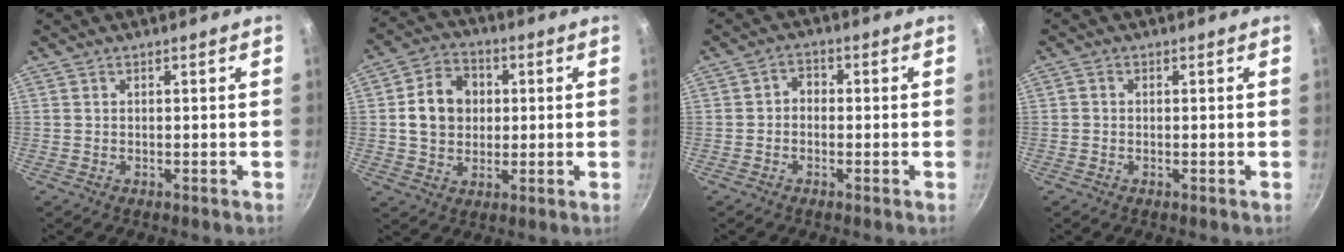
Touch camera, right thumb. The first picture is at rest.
{"total": 10.6, "force": [1.3, 8.7, 5.8], "torque": [-0.076, 0.014, 0.015]}
{"total": 2.7, "force": [-0.6, 2.2, 1.5], "torque": [-0.016, 0.013, -0.019]}
{"total": 0.7, "force": [-0.2, 0.6, 0.3], "torque": [-0.006, 0.003, -0.003]}